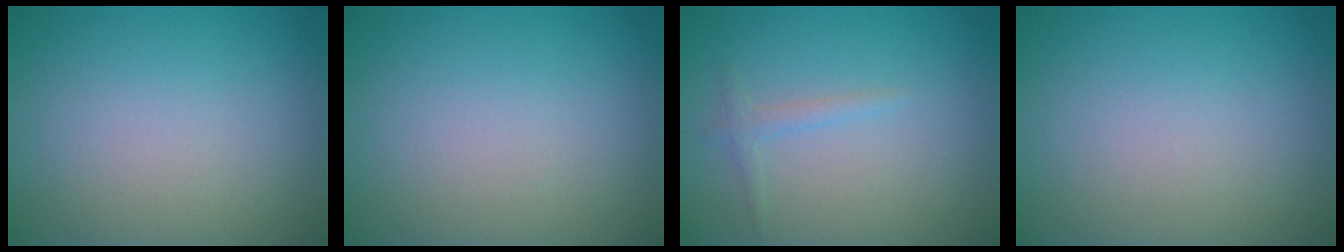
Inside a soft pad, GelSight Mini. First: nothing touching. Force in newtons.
{"total": 0.0}
{"total": 1.1, "press": 1.1, "slide": 0.1}
{"total": 0.0}